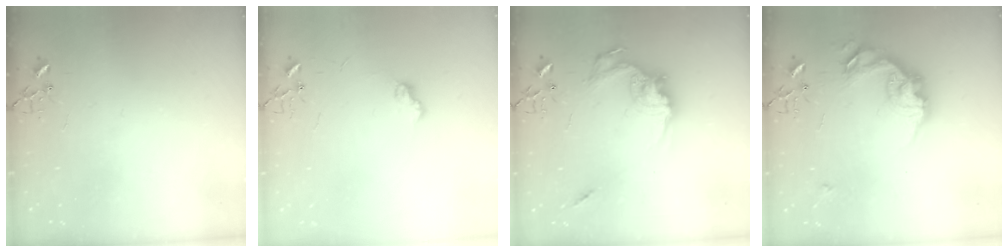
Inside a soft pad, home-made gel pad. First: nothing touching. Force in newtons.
{"total": 6.4, "press": 6.4, "slide": 0.8}
{"total": 14.8, "press": 14.8, "slide": 0.8}
{"total": 16.0, "press": 16.0, "slide": 0.3}